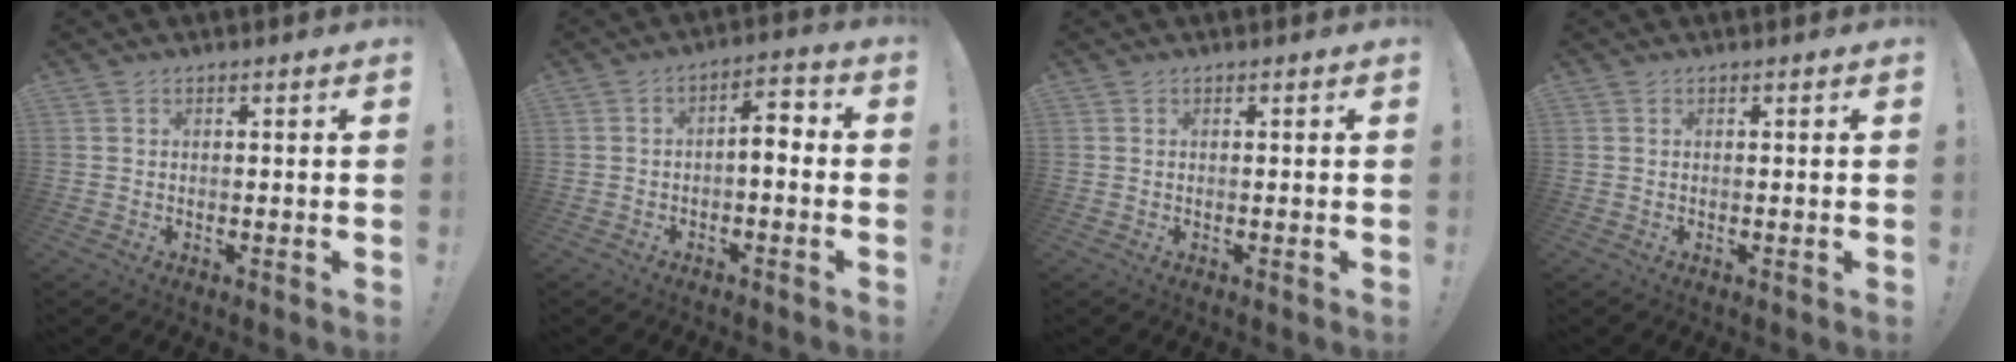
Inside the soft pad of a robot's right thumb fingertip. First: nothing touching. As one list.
[{"total": 5.2, "force": [-1.1, 2.2, 4.6], "torque": [-0.069, 0.004, -0.025]}, {"total": 0.0}, {"total": 0.0}]